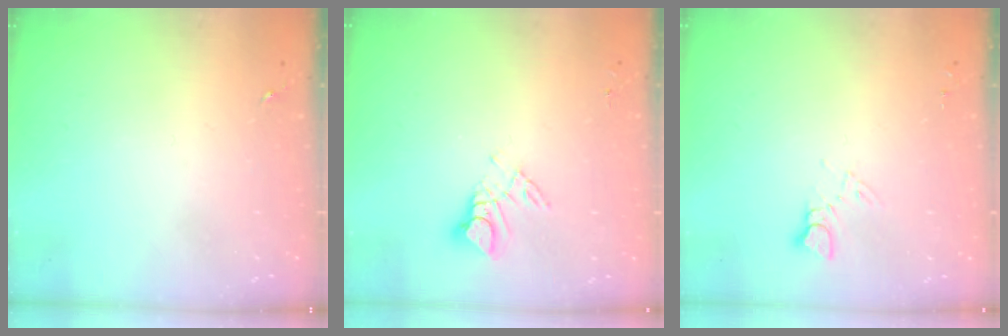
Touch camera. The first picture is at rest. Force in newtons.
{"total": 6.8, "press": 6.8, "slide": 0.5}
{"total": 4.1, "press": 4.1, "slide": 0.4}